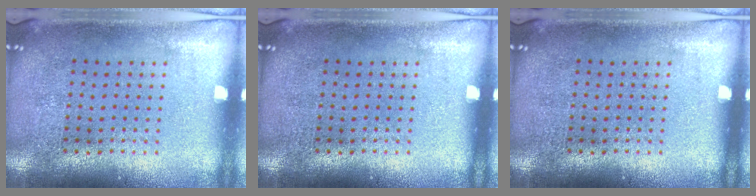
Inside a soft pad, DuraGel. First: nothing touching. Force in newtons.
{"total": 0.0}
{"total": 0.0}